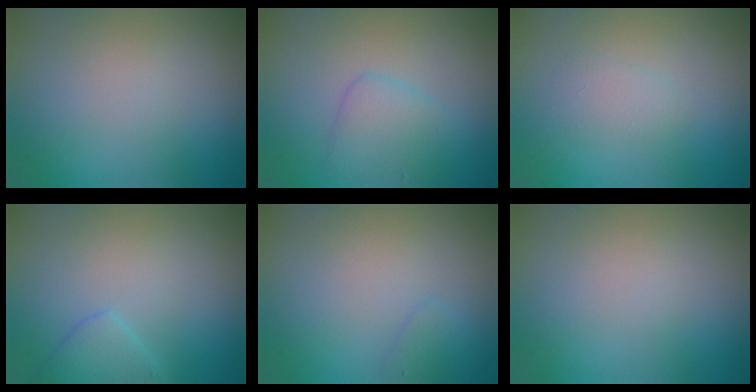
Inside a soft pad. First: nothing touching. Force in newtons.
{"total": 2.5, "press": 2.5, "slide": 0.1}
{"total": 1.0, "press": 1.0, "slide": 0.0}
{"total": 2.1, "press": 2.1, "slide": 0.1}
{"total": 1.1, "press": 1.1, "slide": 0.0}
{"total": 0.0}